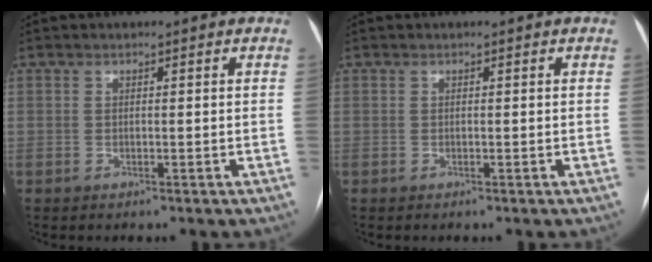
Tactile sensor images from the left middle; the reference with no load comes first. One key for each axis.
{"total": 0.0}